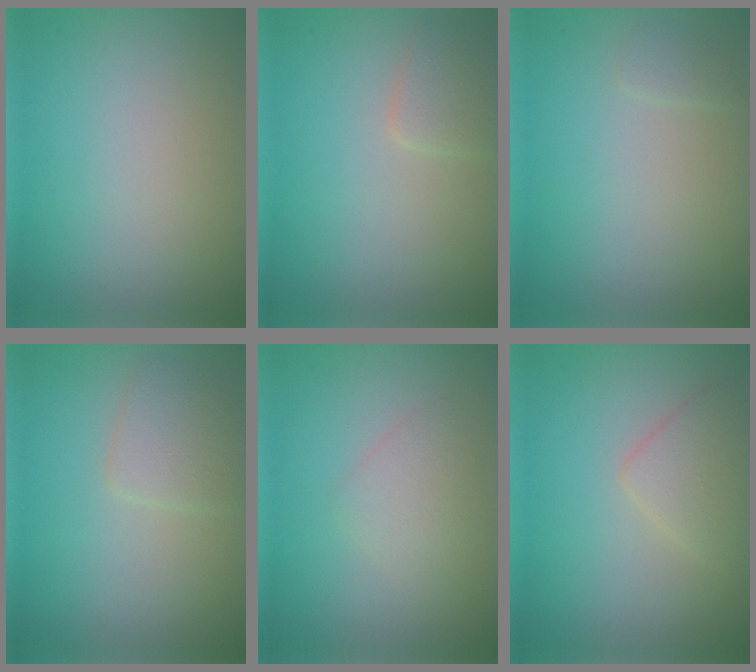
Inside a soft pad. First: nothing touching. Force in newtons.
{"total": 1.9, "press": 1.9, "slide": 0.1}
{"total": 0.6, "press": 0.6, "slide": 0.0}
{"total": 2.5, "press": 2.5, "slide": 0.1}
{"total": 1.8, "press": 1.8, "slide": 0.0}
{"total": 2.4, "press": 2.4, "slide": 0.1}